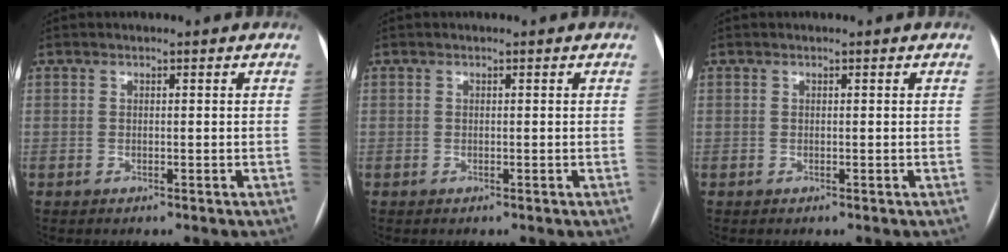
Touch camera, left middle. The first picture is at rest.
{"total": 0.0}
{"total": 0.0}